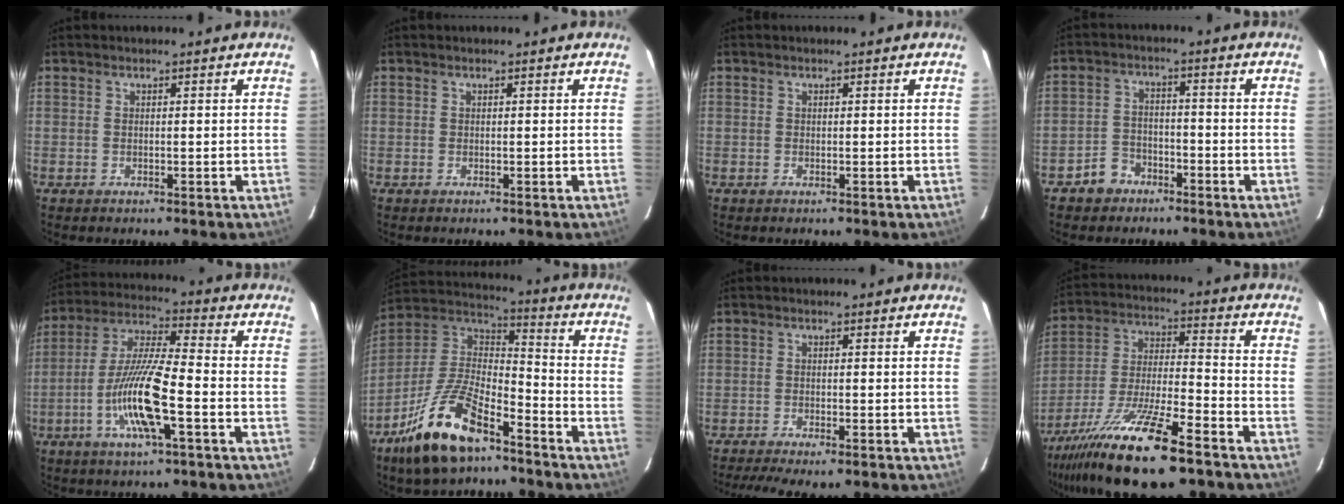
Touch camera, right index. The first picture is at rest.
{"total": 0.0}
{"total": 0.0}
{"total": 4.6, "force": [-3.1, 3.4, 0.8], "torque": [-0.016, 0.014, -0.051]}
{"total": 13.1, "force": [-4.3, 1.3, 12.3], "torque": [-0.246, -0.003, -0.082]}
{"total": 16.5, "force": [-10.6, 5.5, 11.4], "torque": [-0.234, 0.003, -0.197]}
{"total": 9.6, "force": [-7.7, 2.2, 5.3], "torque": [-0.084, -0.007, -0.114]}
{"total": 18.8, "force": [-12.8, 2.4, 13.6], "torque": [-0.255, -0.035, -0.229]}